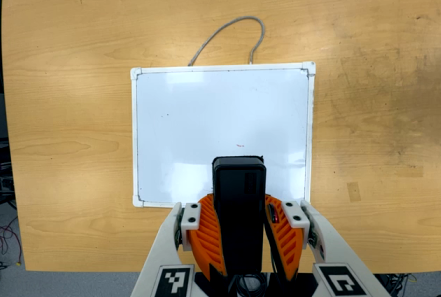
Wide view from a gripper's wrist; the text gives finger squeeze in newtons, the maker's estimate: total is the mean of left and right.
{"total": 9.6, "left": 8.0, "right": 11.3}